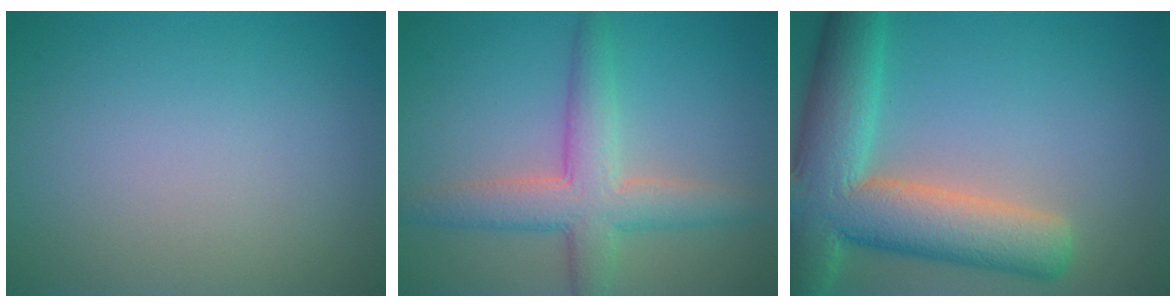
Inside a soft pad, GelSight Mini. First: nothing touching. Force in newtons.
{"total": 5.4, "press": 5.4, "slide": 0.2}
{"total": 11.0, "press": 11.0, "slide": 0.9}